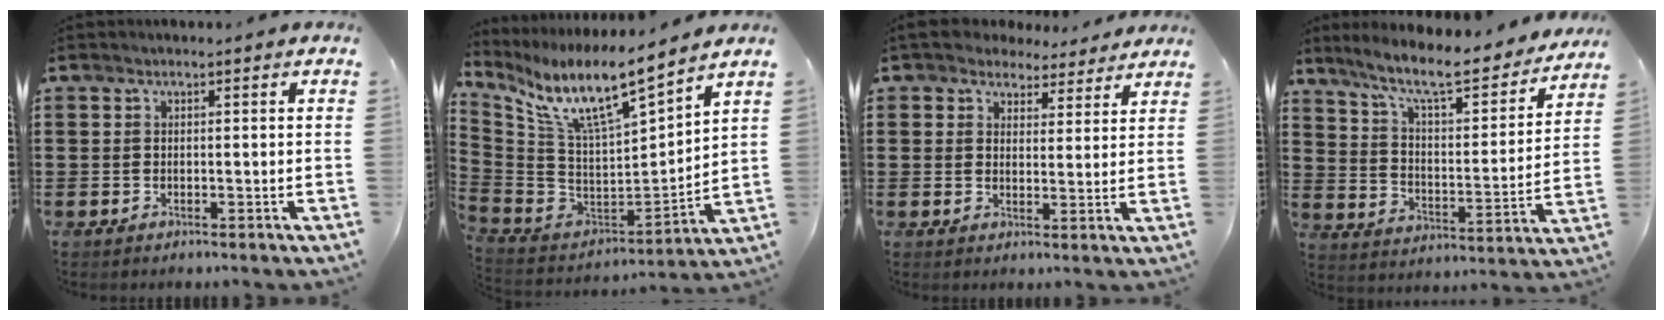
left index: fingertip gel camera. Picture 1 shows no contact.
{"total": 11.1, "force": [8.1, 1.5, 7.4], "torque": [-0.172, -0.059, 0.136]}
{"total": 4.8, "force": [4.4, 1.8, 0.8], "torque": [-0.035, -0.009, 0.081]}
{"total": 9.2, "force": [7.9, 0.6, 4.7], "torque": [-0.115, -0.054, 0.128]}